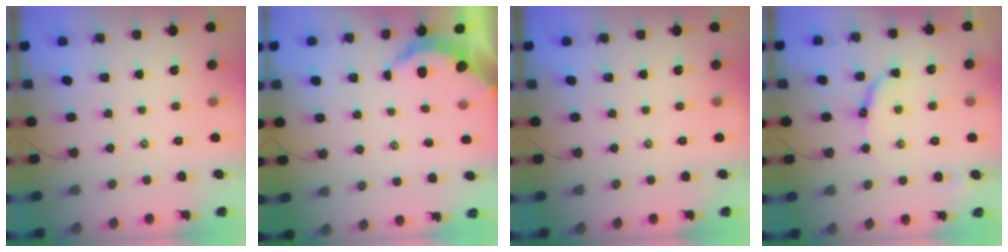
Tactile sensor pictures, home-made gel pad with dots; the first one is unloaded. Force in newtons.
{"total": 2.4, "press": 2.4, "slide": 0.3}
{"total": 0.0}
{"total": 7.9, "press": 7.8, "slide": 0.7}